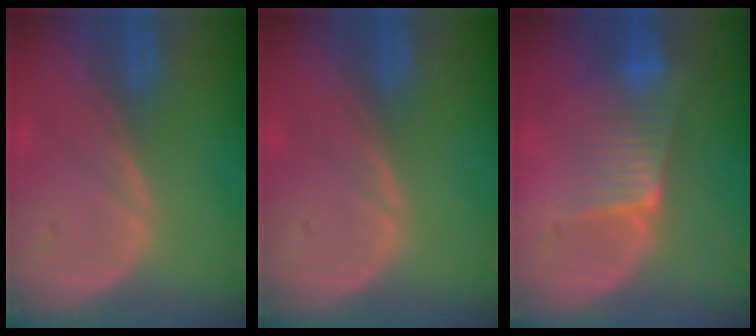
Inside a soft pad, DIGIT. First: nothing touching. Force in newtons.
{"total": 0.0}
{"total": 6.4, "press": 5.7, "slide": 3.1}